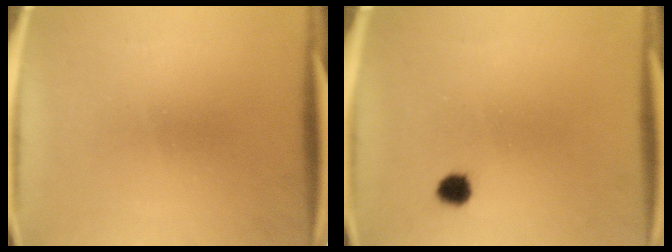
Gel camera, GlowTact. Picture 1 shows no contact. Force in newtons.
{"total": 2.5}